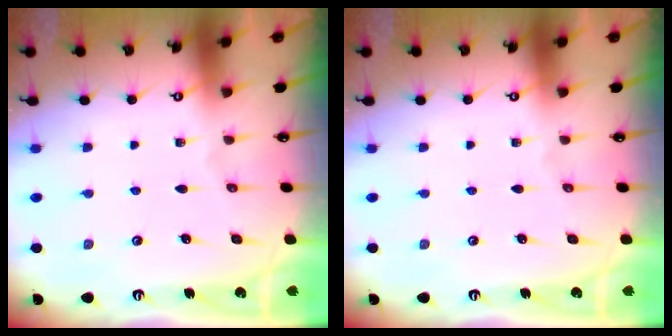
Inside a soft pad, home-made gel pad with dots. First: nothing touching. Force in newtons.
{"total": 0.0}